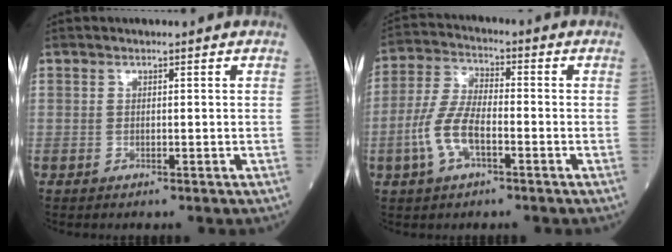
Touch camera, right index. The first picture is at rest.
{"total": 8.1, "force": [-2.7, 3.3, 6.9], "torque": [-0.161, 0.007, -0.053]}